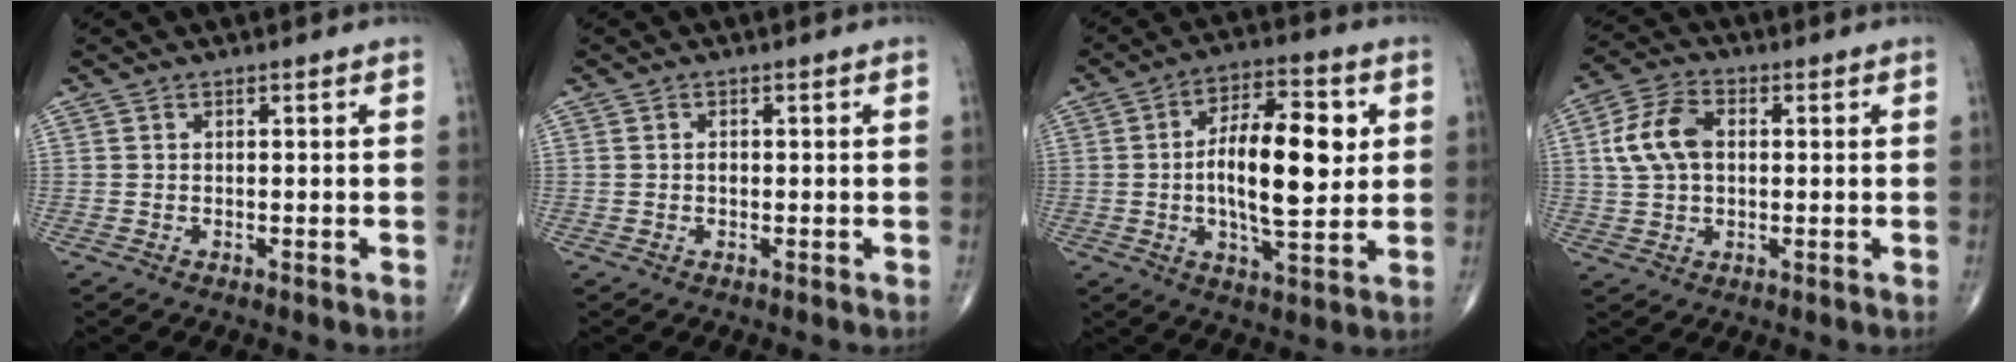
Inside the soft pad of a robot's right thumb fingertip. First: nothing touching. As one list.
[{"total": 1.8, "force": [-0.2, 1.1, 1.3], "torque": [-0.020, 0.003, -0.005]}, {"total": 15.9, "force": [1.4, 6.5, 14.4], "torque": [-0.220, 0.003, 0.021]}, {"total": 9.0, "force": [1.2, 5.8, 6.8], "torque": [-0.134, 0.018, 0.022]}]